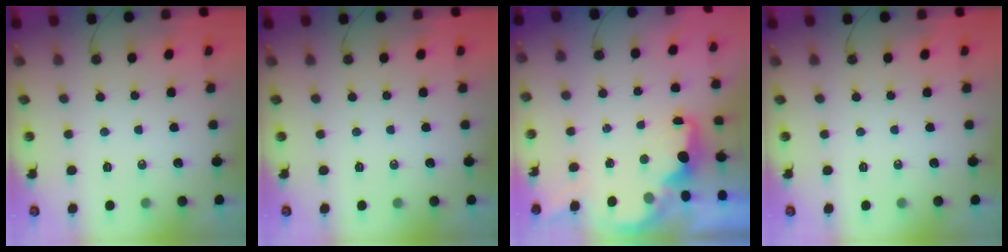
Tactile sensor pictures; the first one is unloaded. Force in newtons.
{"total": 0.0}
{"total": 2.0, "press": 1.8, "slide": 0.8}
{"total": 0.0}